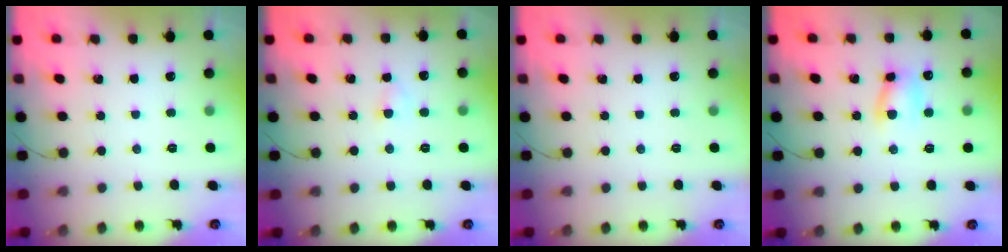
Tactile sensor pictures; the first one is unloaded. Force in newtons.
{"total": 2.7, "press": 2.5, "slide": 0.9}
{"total": 0.0}
{"total": 7.2, "press": 7.2, "slide": 0.3}